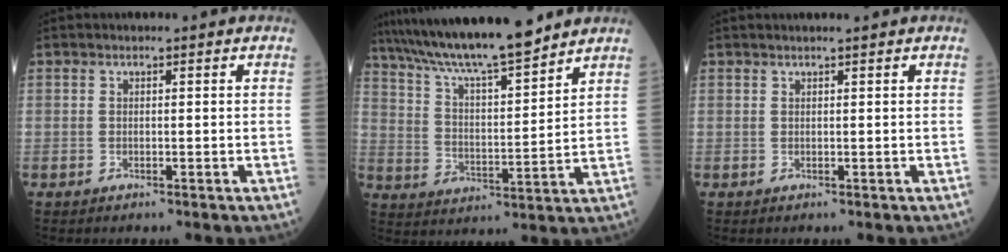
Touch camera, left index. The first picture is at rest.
{"total": 16.3, "force": [14.1, 0.9, 8.2], "torque": [-0.144, 0.007, 0.242]}
{"total": 1.6, "force": [1.4, 0.0, 0.8], "torque": [-0.003, 0.012, 0.021]}